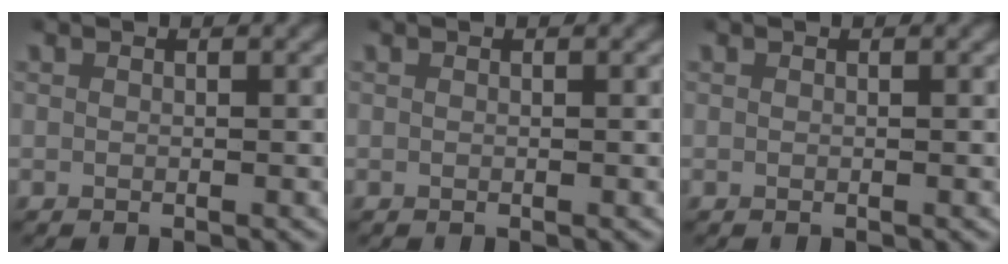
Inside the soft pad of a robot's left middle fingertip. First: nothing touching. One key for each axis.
{"total": 0.0}
{"total": 0.0}